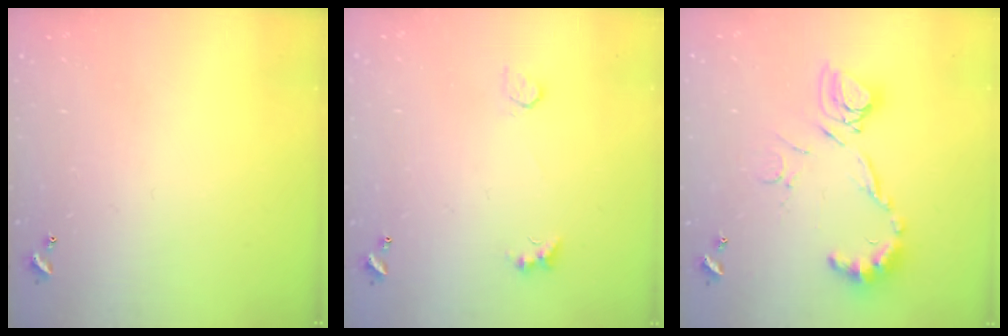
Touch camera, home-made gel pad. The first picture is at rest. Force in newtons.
{"total": 3.0, "press": 2.9, "slide": 0.8}
{"total": 14.3, "press": 14.2, "slide": 1.2}